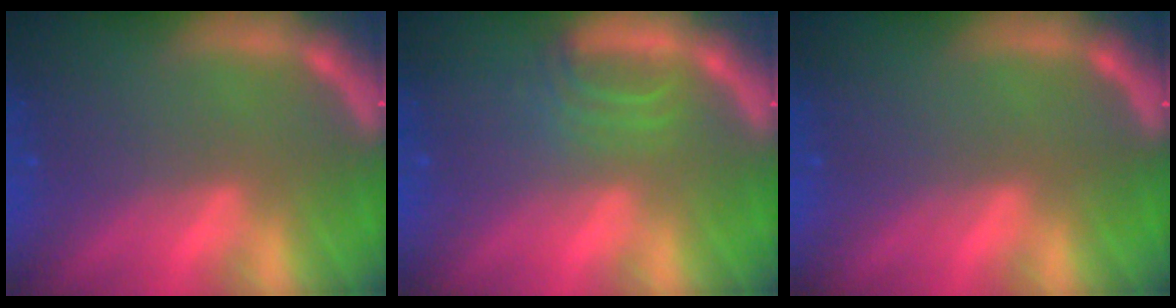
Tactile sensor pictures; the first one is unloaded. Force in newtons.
{"total": 2.5}
{"total": 0.0}